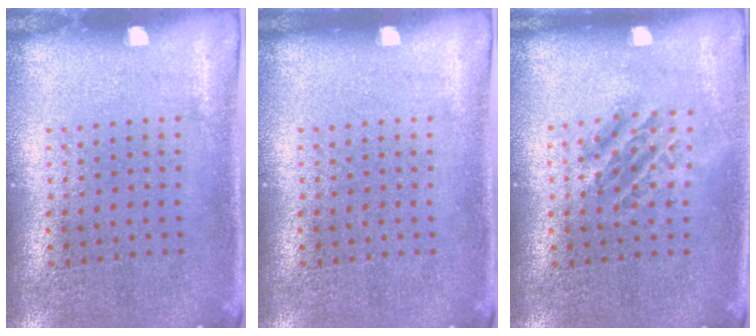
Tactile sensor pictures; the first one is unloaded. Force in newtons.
{"total": 0.0}
{"total": 1.1, "press": 1.0, "slide": 0.5}